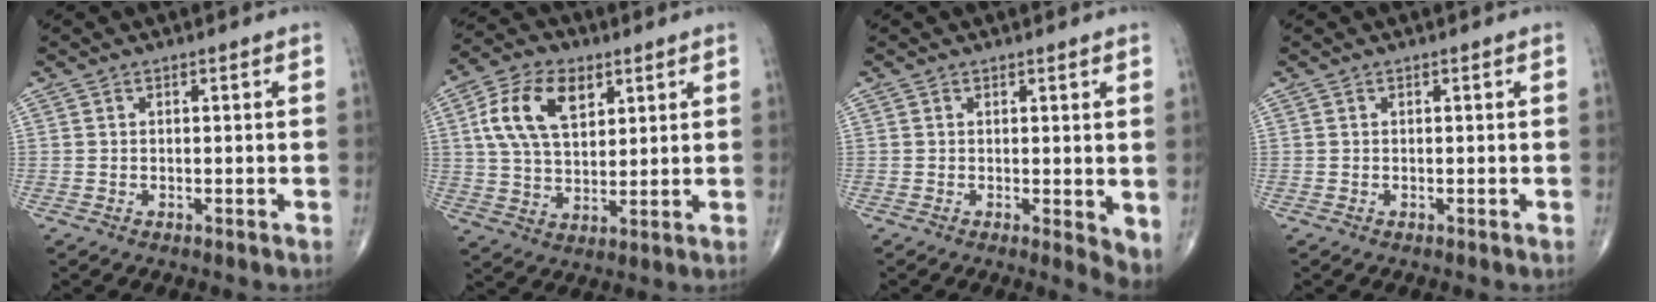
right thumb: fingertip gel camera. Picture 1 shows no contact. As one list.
[{"total": 13.0, "force": [4.6, 7.7, 9.3], "torque": [-0.161, -0.005, 0.086]}, {"total": 3.9, "force": [0.3, 1.4, 3.6], "torque": [-0.045, -0.012, 0.004]}, {"total": 0.0}]